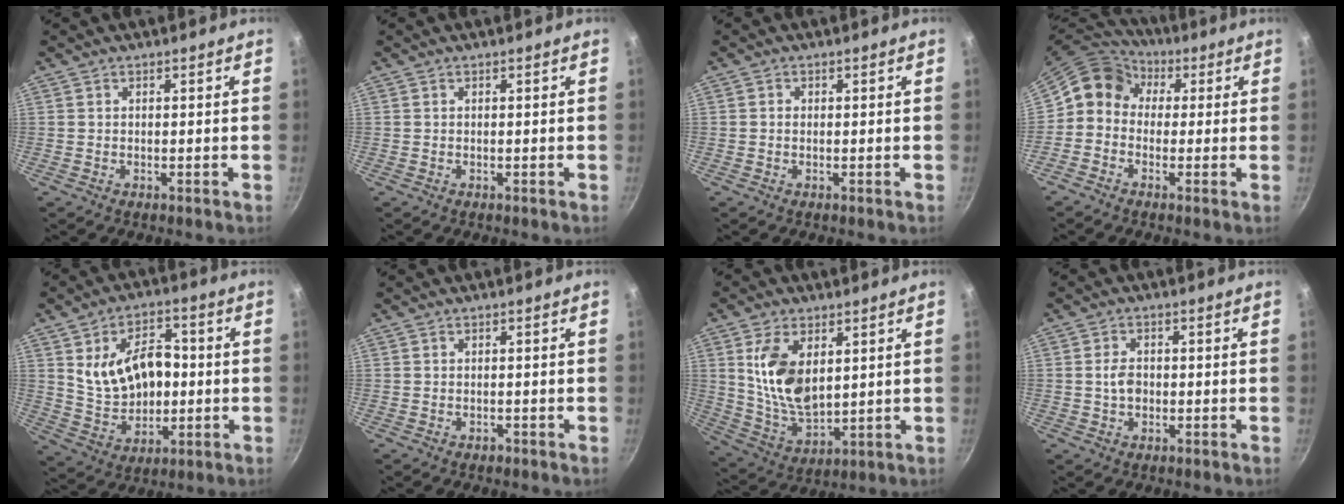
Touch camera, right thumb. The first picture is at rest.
{"total": 0.0}
{"total": 0.8, "force": [0.0, 0.7, 0.3], "torque": [-0.005, 0.004, -0.001]}
{"total": 9.6, "force": [0.8, 8.4, 4.5], "torque": [-0.067, 0.031, -0.017]}
{"total": 14.5, "force": [1.2, 9.7, 10.7], "torque": [-0.144, -0.001, 0.036]}
{"total": 0.8, "force": [-0.5, 0.6, 0.3], "torque": [-0.004, 0.005, -0.004]}
{"total": 13.1, "force": [3.7, 7.4, 10.1], "torque": [-0.180, -0.029, 0.083]}
{"total": 3.4, "force": [-0.3, 2.5, 2.3], "torque": [-0.033, 0.008, -0.008]}